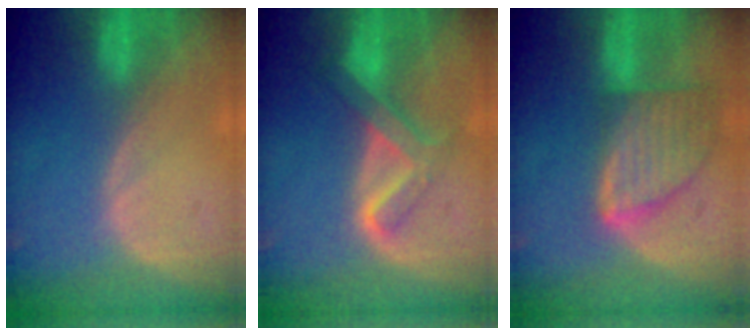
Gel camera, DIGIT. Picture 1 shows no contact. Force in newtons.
{"total": 6.7, "press": 5.6, "slide": 3.6}
{"total": 8.2, "press": 7.3, "slide": 3.7}